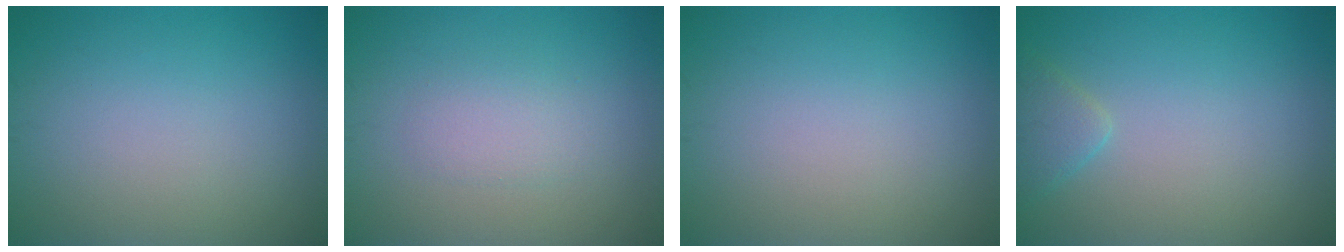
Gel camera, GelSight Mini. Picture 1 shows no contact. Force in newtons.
{"total": 1.8, "press": 1.8, "slide": 0.1}
{"total": 0.0}
{"total": 1.7, "press": 1.7, "slide": 0.1}